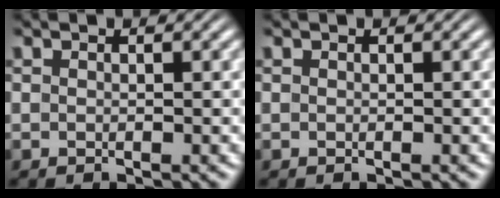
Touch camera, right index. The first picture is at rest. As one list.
[{"total": 0.0}]